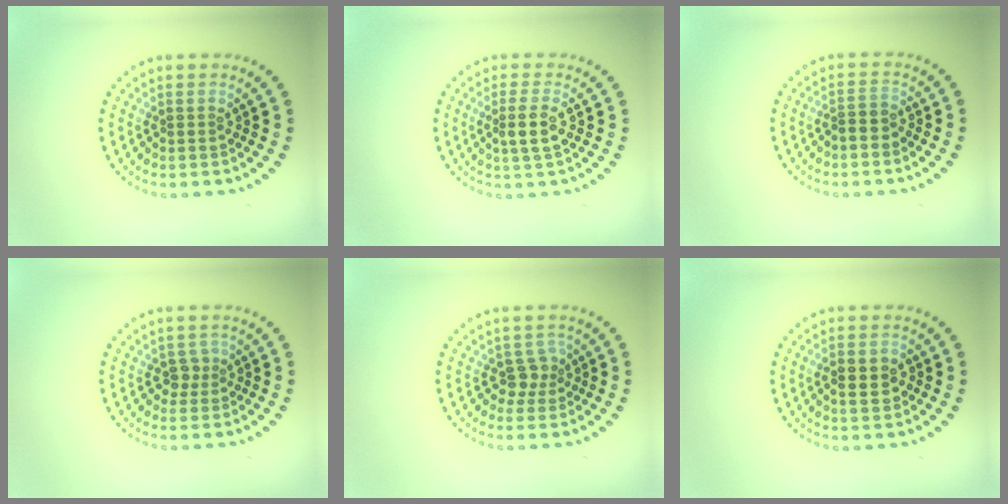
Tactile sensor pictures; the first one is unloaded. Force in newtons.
{"total": 2.3, "press": 2.0, "slide": 1.1}
{"total": 1.2, "press": 0.9, "slide": 0.8}
{"total": 1.4, "press": 1.1, "slide": 0.9}
{"total": 1.7, "press": 1.3, "slide": 1.1}
{"total": 2.4, "press": 2.4, "slide": 0.2}